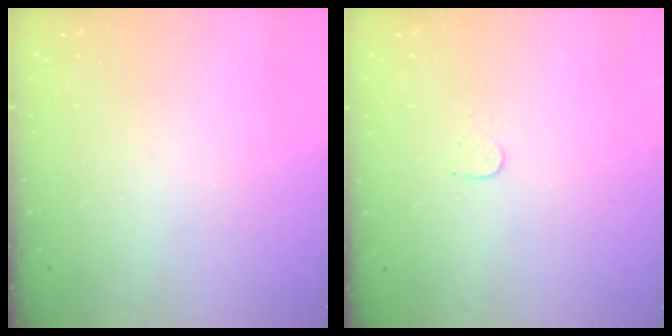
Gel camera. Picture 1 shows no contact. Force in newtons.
{"total": 3.7, "press": 3.7, "slide": 0.3}